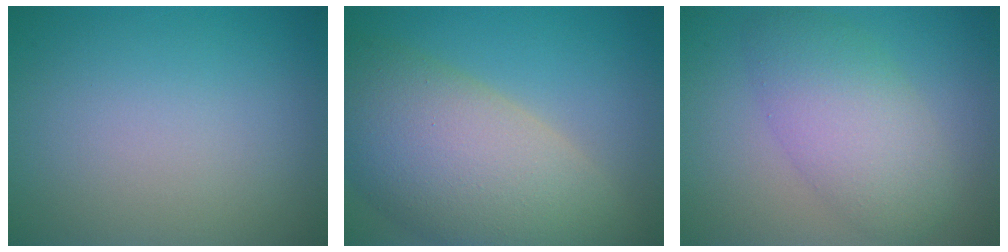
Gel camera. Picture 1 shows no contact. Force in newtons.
{"total": 11.8, "press": 11.8, "slide": 1.0}
{"total": 5.4, "press": 5.4, "slide": 0.3}